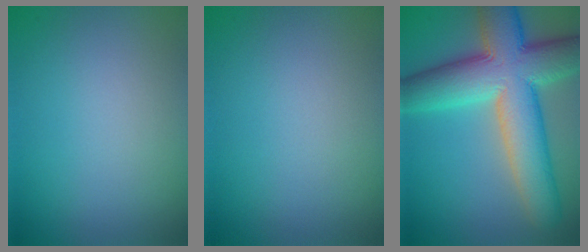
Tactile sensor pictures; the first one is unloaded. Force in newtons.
{"total": 0.0}
{"total": 11.8, "press": 11.8, "slide": 0.9}